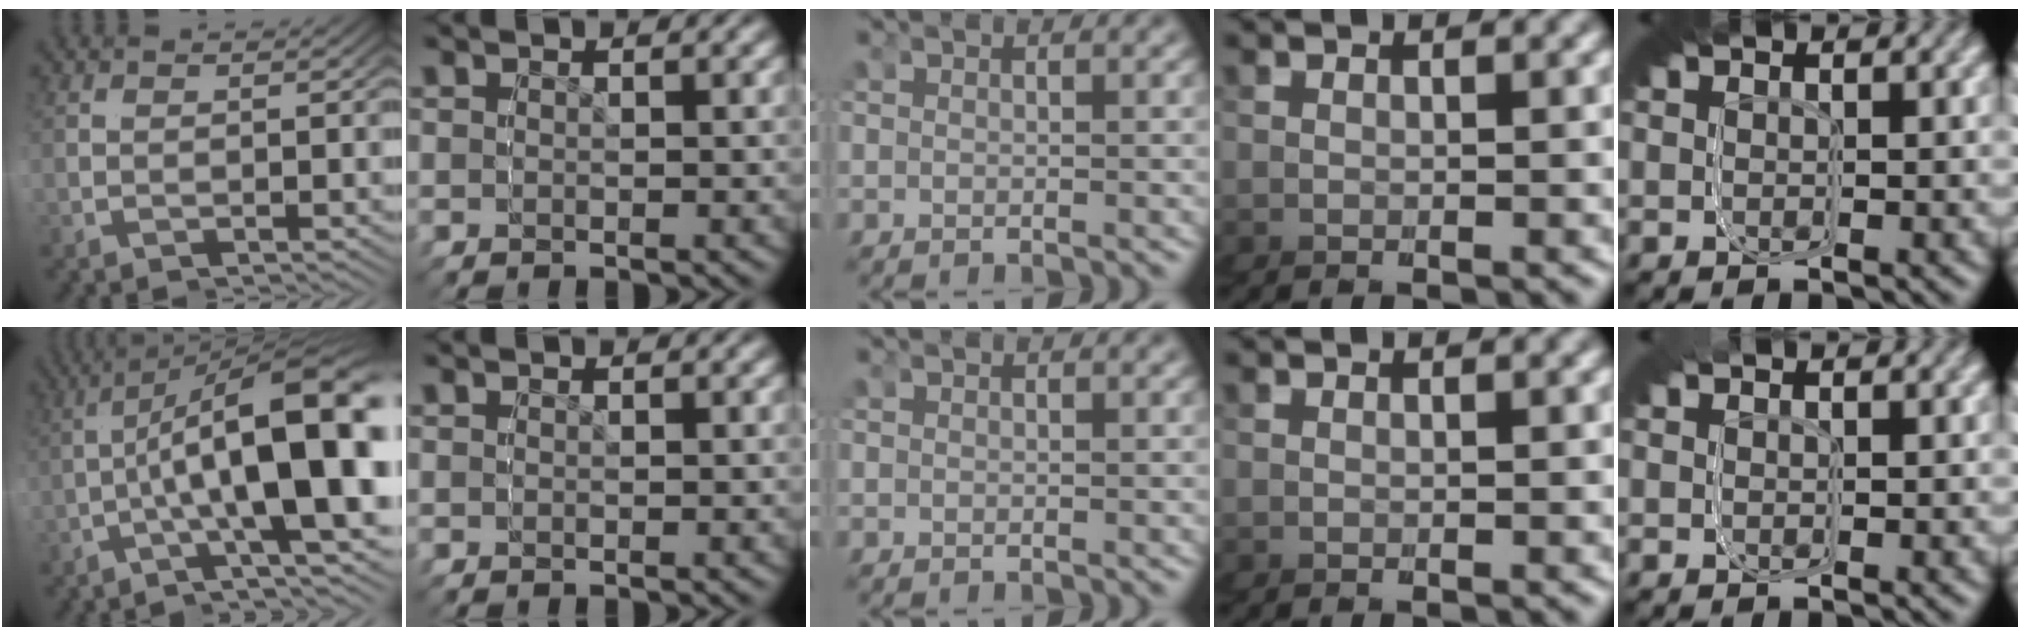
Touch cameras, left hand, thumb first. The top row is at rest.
{"thumb": {"total": 14.7, "force": [-1.7, 4.1, 14.0], "torque": [-0.190, 0.005, -0.037]}, "little": {"total": 0.6, "force": [-0.2, -0.2, -0.5], "torque": [0.004, -0.001, 0.000]}}